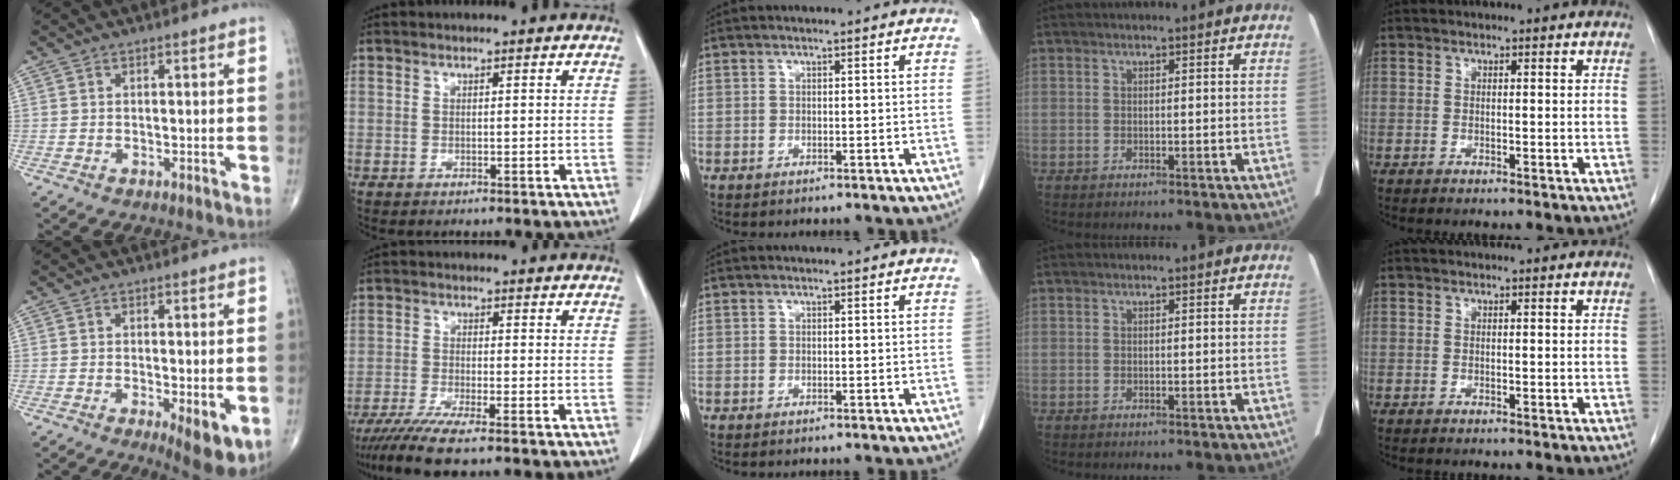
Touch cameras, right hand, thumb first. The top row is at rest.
{"thumb": {"total": 6.7, "force": [-1.5, 2.2, 6.1], "torque": [-0.085, -0.021, -0.019]}, "index": {"total": 6.6, "force": [-5.2, -0.6, 4.0], "torque": [-0.062, -0.018, -0.089]}}